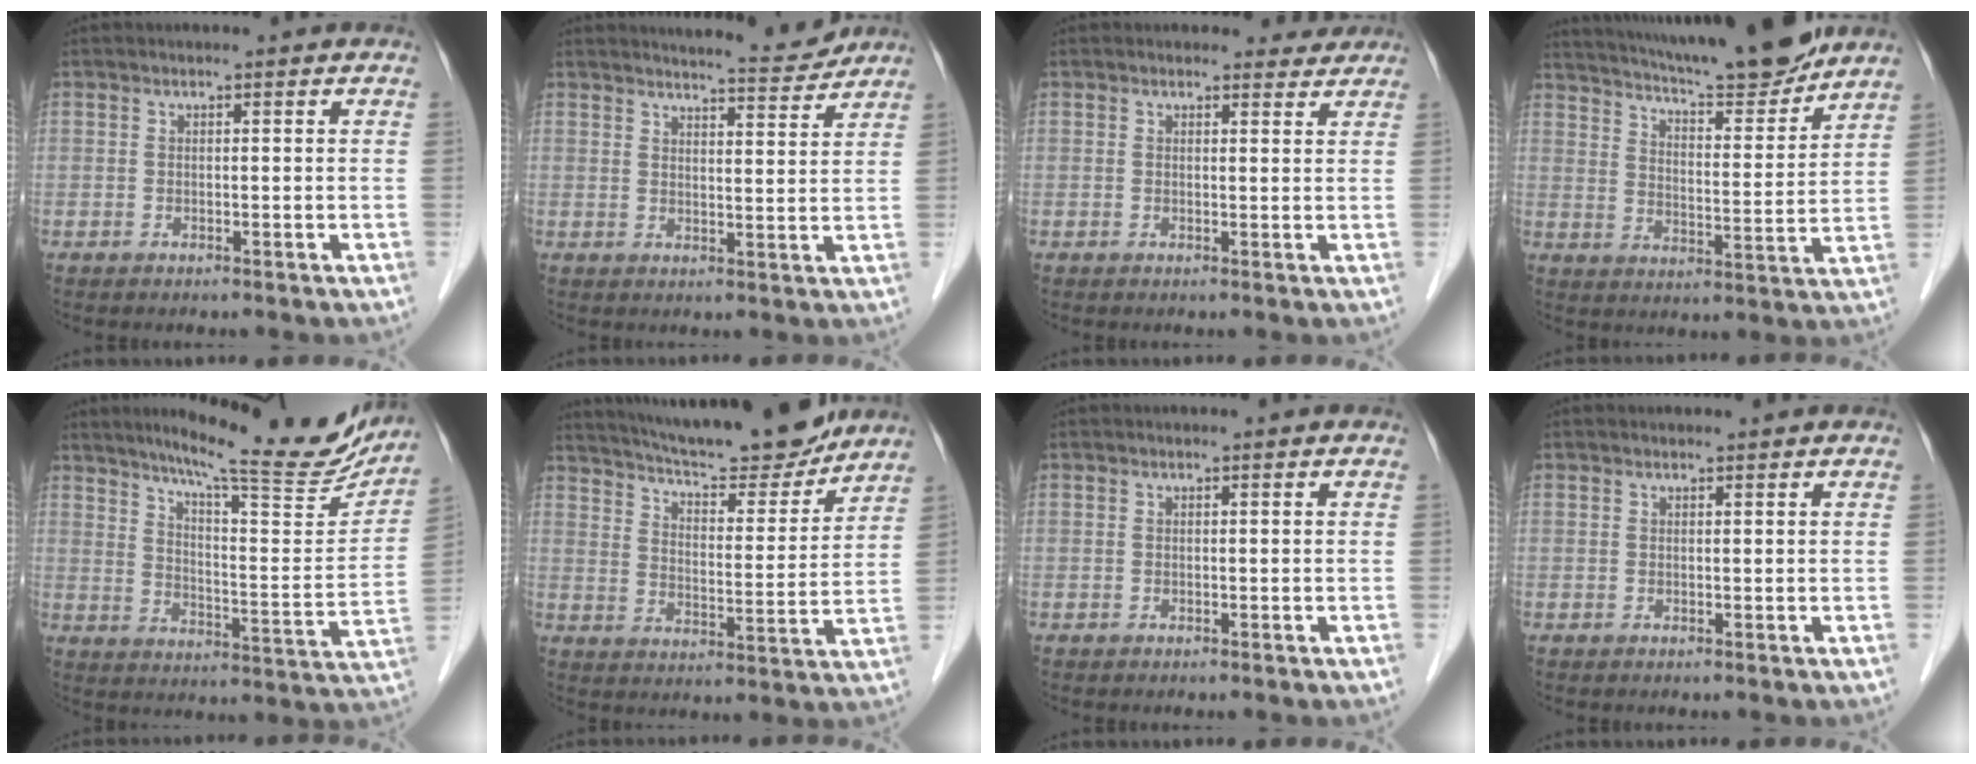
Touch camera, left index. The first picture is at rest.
{"total": 6.5, "force": [6.4, 0.0, 1.1], "torque": [-0.024, -0.009, 0.083]}
{"total": 2.4, "force": [2.3, 0.9, -0.2], "torque": [0.005, -0.006, 0.018]}
{"total": 17.5, "force": [15.7, 1.1, 7.6], "torque": [-0.125, -0.010, 0.231]}
{"total": 20.6, "force": [17.9, 1.9, 9.9], "torque": [-0.145, -0.041, 0.239]}
{"total": 19.7, "force": [17.7, 3.0, 8.1], "torque": [-0.134, -0.001, 0.253]}
{"total": 0.0}
{"total": 1.0, "force": [0.9, 0.1, 0.2], "torque": [-0.009, 0.006, 0.016]}